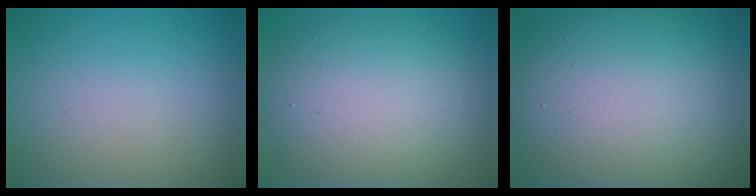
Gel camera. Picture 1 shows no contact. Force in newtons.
{"total": 9.0, "press": 9.0, "slide": 0.9}
{"total": 14.8, "press": 14.8, "slide": 0.7}